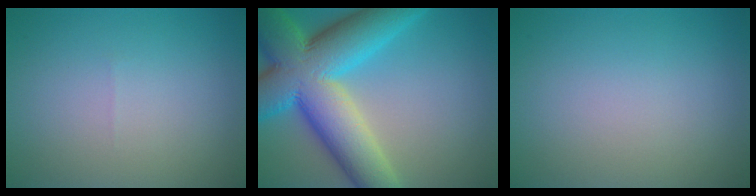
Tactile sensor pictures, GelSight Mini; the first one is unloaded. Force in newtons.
{"total": 14.1, "press": 14.1, "slide": 0.4}
{"total": 0.0}